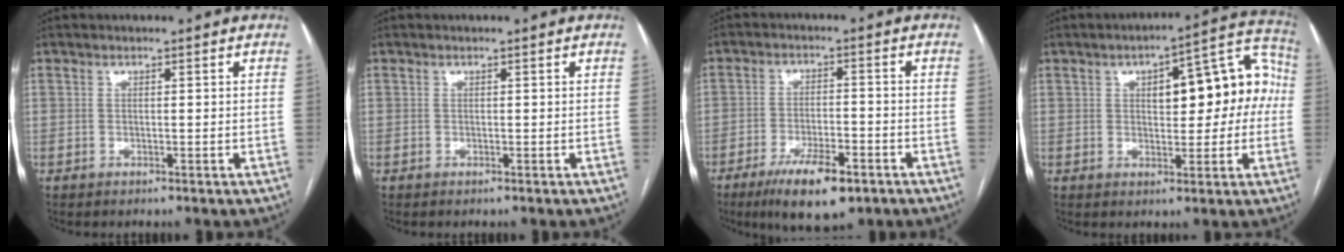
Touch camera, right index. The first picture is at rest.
{"total": 0.0}
{"total": 10.1, "force": [-6.1, 2.9, 7.5], "torque": [-0.130, -0.013, -0.096]}
{"total": 13.6, "force": [1.7, 5.4, 12.4], "torque": [-0.146, 0.049, 0.026]}